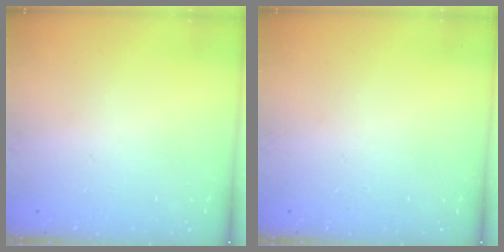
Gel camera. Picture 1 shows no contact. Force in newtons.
{"total": 0.0}